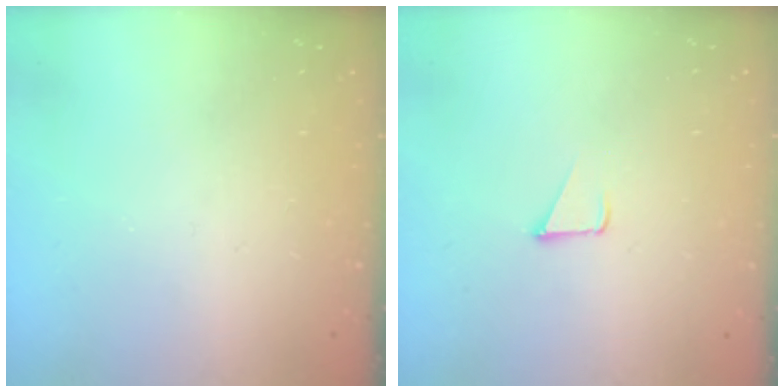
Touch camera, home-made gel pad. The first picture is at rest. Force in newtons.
{"total": 1.7, "press": 1.7, "slide": 0.1}